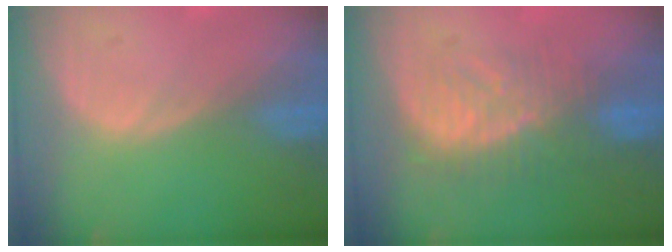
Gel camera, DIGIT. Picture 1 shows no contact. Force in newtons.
{"total": 8.1, "press": 7.9, "slide": 1.7}